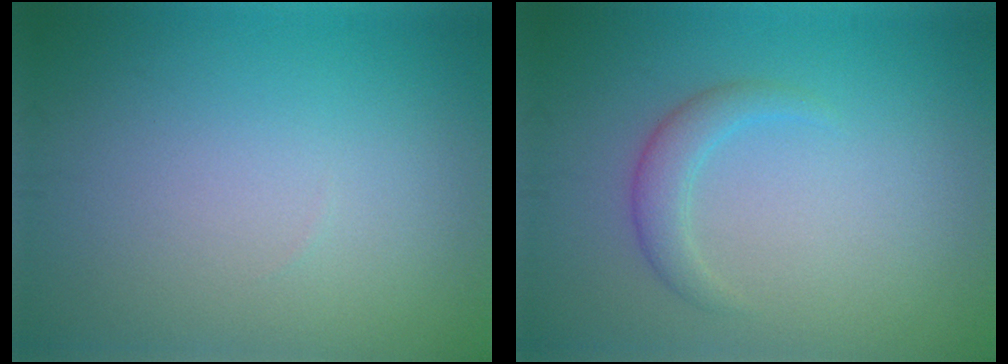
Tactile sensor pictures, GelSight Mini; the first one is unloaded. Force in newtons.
{"total": 2.0, "press": 2.0, "slide": 0.1}